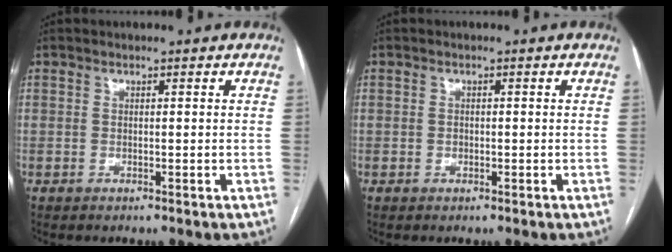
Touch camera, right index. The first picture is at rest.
{"total": 0.8, "force": [-0.2, 0.7, 0.4], "torque": [-0.008, 0.001, -0.004]}